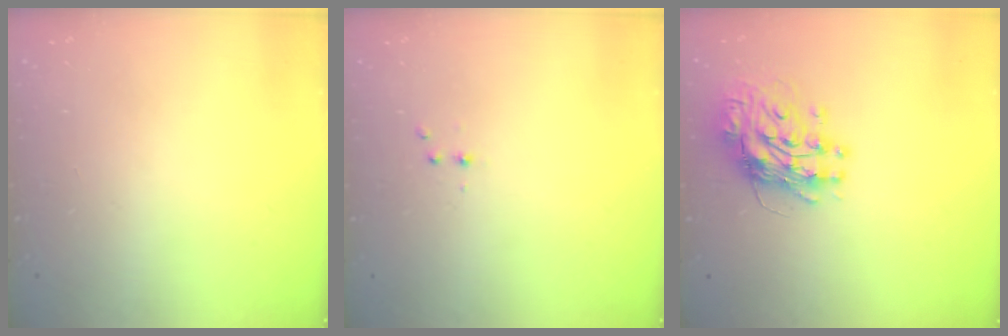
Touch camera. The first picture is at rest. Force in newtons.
{"total": 2.3, "press": 2.1, "slide": 0.9}
{"total": 12.0, "press": 11.9, "slide": 1.2}